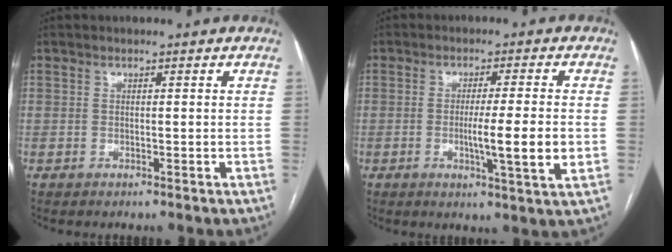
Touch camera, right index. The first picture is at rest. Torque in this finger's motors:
{"motor_torque": [1.71, 0.10, 0.57, 0.14]}